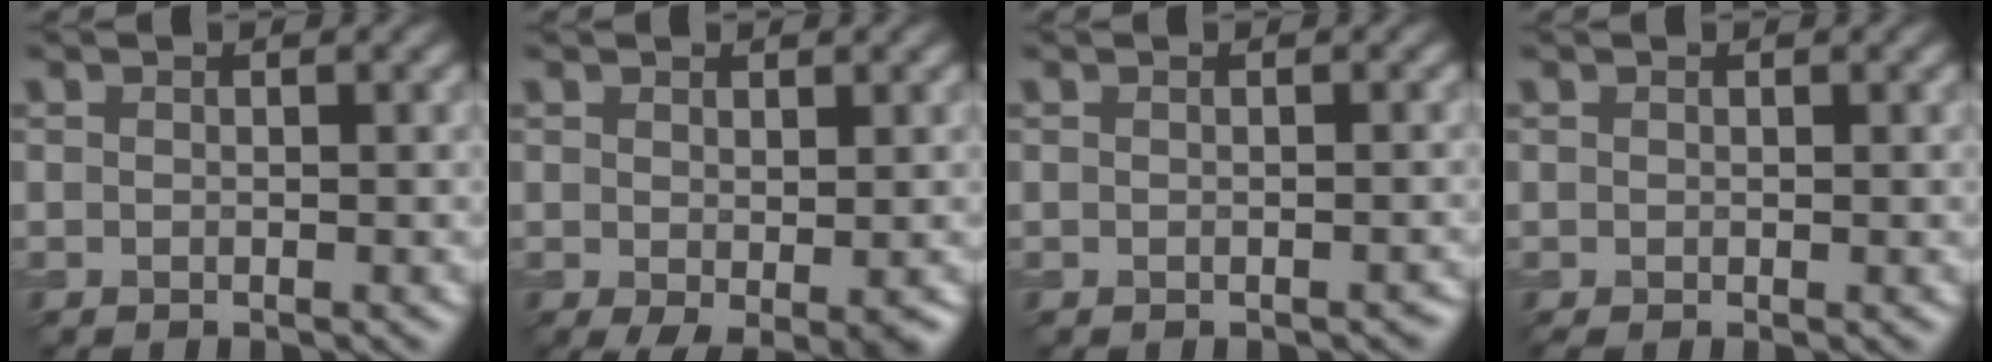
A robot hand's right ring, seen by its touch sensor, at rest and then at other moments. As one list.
[{"total": 2.2, "force": [-0.3, 0.7, 2.0], "torque": [-0.034, -0.007, 0.000]}, {"total": 0.6, "force": [-0.5, 0.1, 0.3], "torque": [-0.004, -0.002, -0.004]}, {"total": 0.5, "force": [-0.1, 0.1, 0.5], "torque": [-0.008, -0.004, -0.002]}]